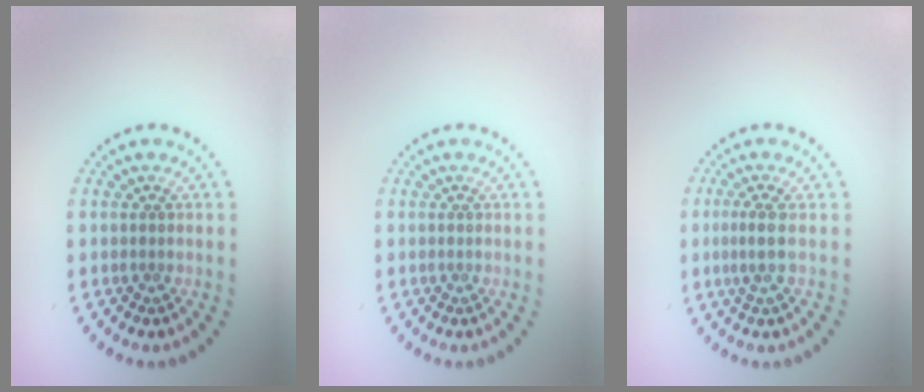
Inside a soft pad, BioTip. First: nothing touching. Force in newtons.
{"total": 0.0}
{"total": 2.0, "press": 1.4, "slide": 1.3}